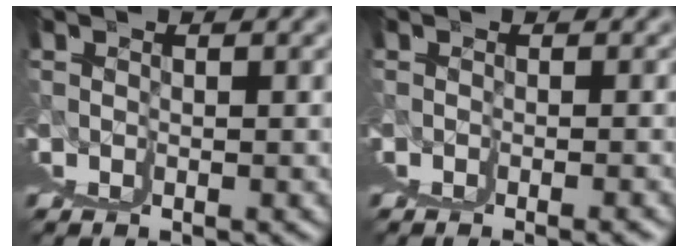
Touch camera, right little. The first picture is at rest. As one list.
[{"total": 1.2, "force": [-0.2, -1.2, 0.0], "torque": [0.002, 0.010, -0.005]}]